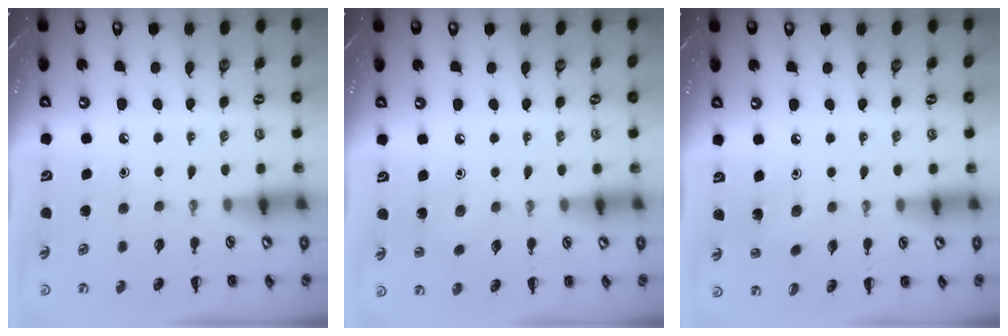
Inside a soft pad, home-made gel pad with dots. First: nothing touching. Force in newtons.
{"total": 5.4, "press": 5.2, "slide": 1.4}
{"total": 2.6, "press": 2.5, "slide": 0.8}